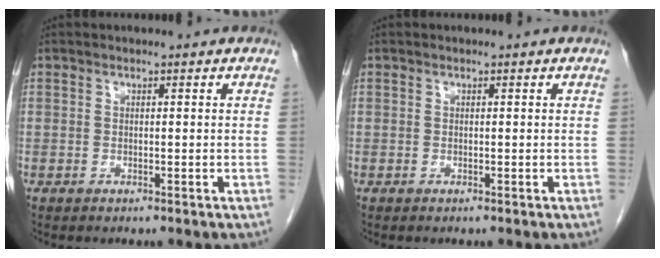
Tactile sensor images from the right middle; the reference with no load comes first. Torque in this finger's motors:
{"motor_torque": [-0.13, -0.03, 0.01, 0.01]}